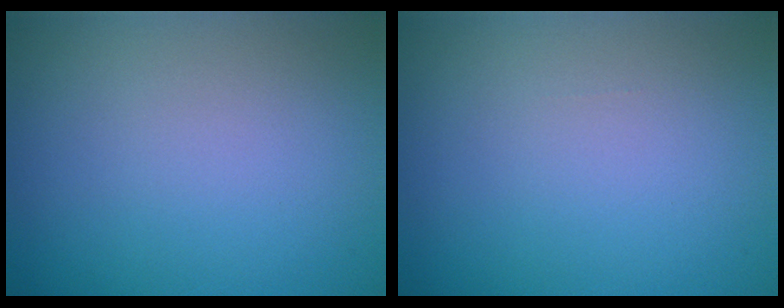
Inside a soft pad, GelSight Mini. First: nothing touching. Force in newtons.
{"total": 0.0}